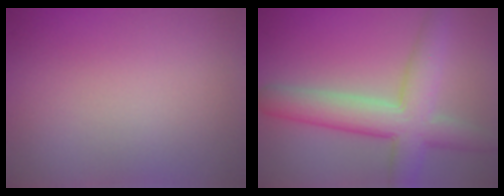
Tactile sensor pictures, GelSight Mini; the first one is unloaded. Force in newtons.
{"total": 6.6, "press": 6.6, "slide": 0.3}